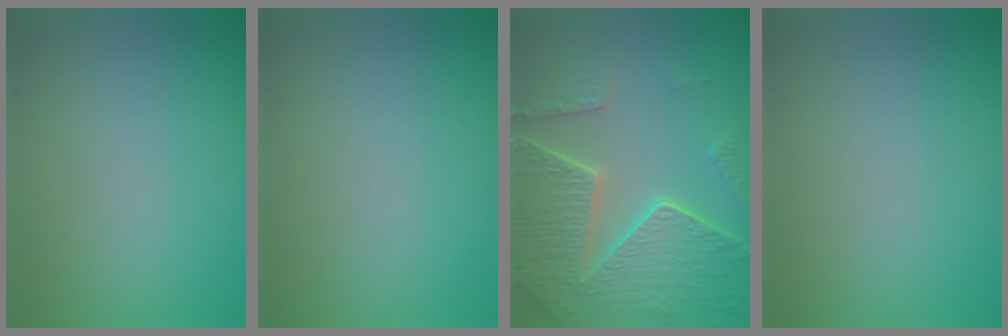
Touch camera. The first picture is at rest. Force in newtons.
{"total": 0.0}
{"total": 8.3, "press": 6.1, "slide": 5.6}
{"total": 0.0}